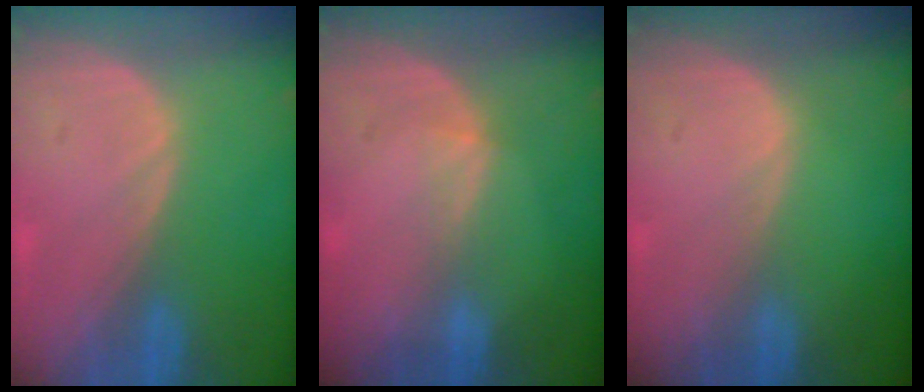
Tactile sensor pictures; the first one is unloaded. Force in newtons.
{"total": 1.7, "press": 1.3, "slide": 1.1}
{"total": 0.0}